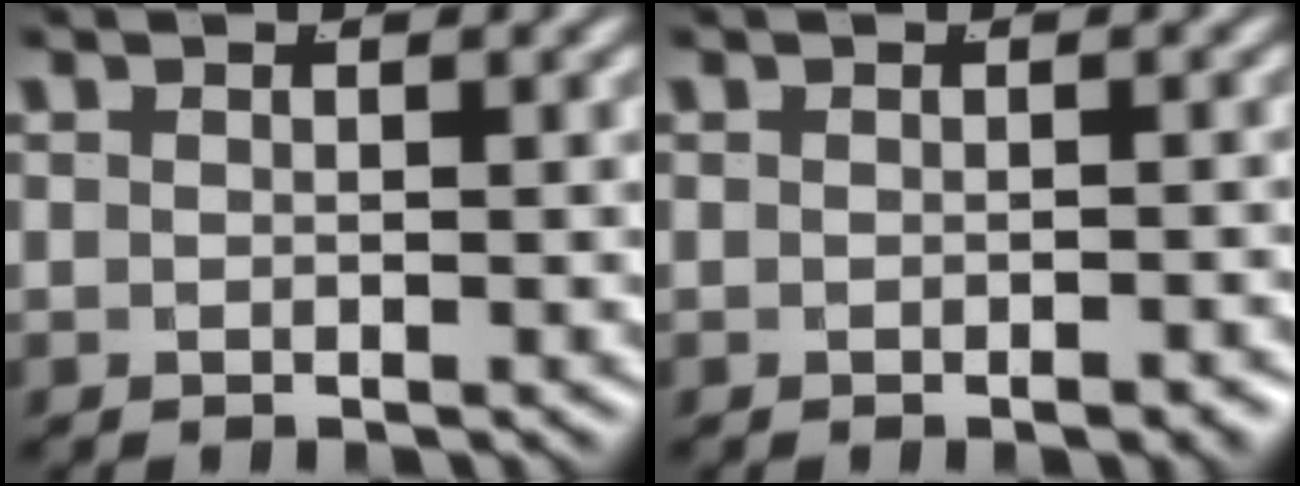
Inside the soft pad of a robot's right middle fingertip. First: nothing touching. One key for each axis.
{"total": 0.9, "fx": -0.8, "fy": 0.1, "fz": 0.5, "tx": -0.004, "ty": 0.001, "tz": -0.012}